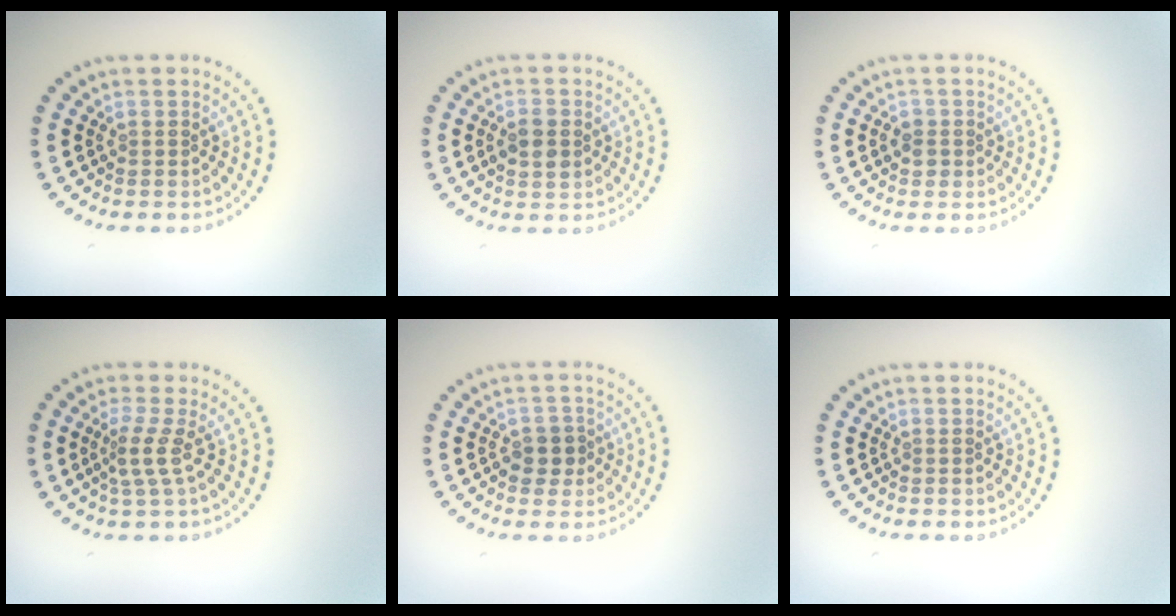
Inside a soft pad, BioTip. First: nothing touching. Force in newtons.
{"total": 2.5, "press": 2.5, "slide": 0.2}
{"total": 1.3, "press": 1.2, "slide": 0.5}
{"total": 2.4, "press": 1.5, "slide": 1.9}
{"total": 2.4, "press": 2.3, "slide": 0.7}
{"total": 0.0}